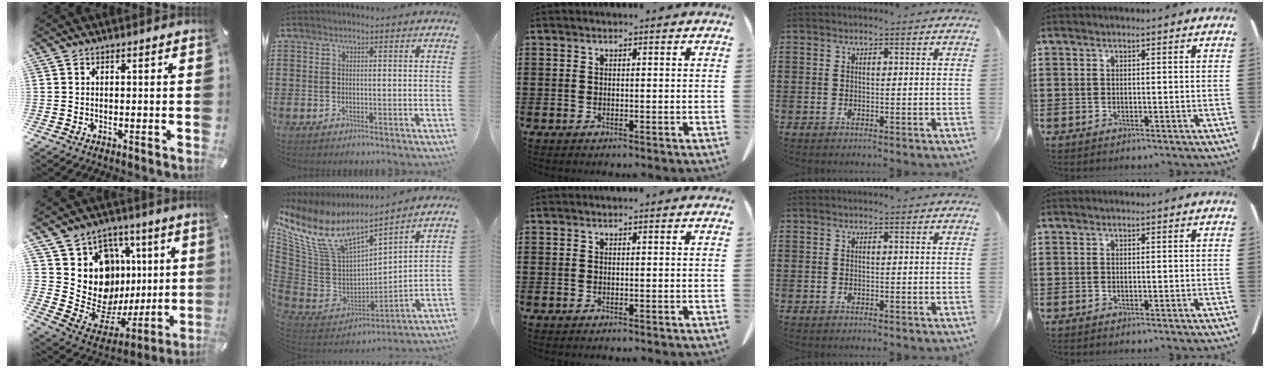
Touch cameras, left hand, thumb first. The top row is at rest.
{"thumb": {"total": 18.0, "force": [2.2, 16.0, 7.9], "torque": [-0.112, -0.046, 0.075]}, "index": {"total": 11.2, "force": [6.7, 5.0, 7.5], "torque": [-0.188, -0.045, 0.116]}}